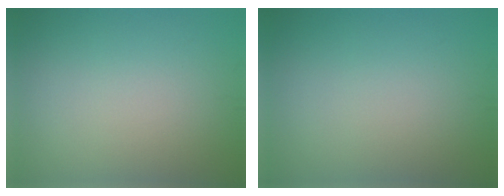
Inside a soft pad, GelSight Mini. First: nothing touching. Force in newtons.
{"total": 0.0}